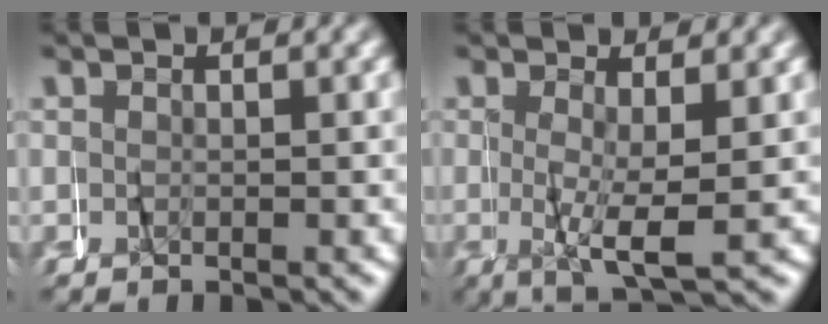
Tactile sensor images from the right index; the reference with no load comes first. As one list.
[{"total": 4.1, "force": [-0.9, 0.6, 3.9], "torque": [-0.070, -0.007, -0.011]}]